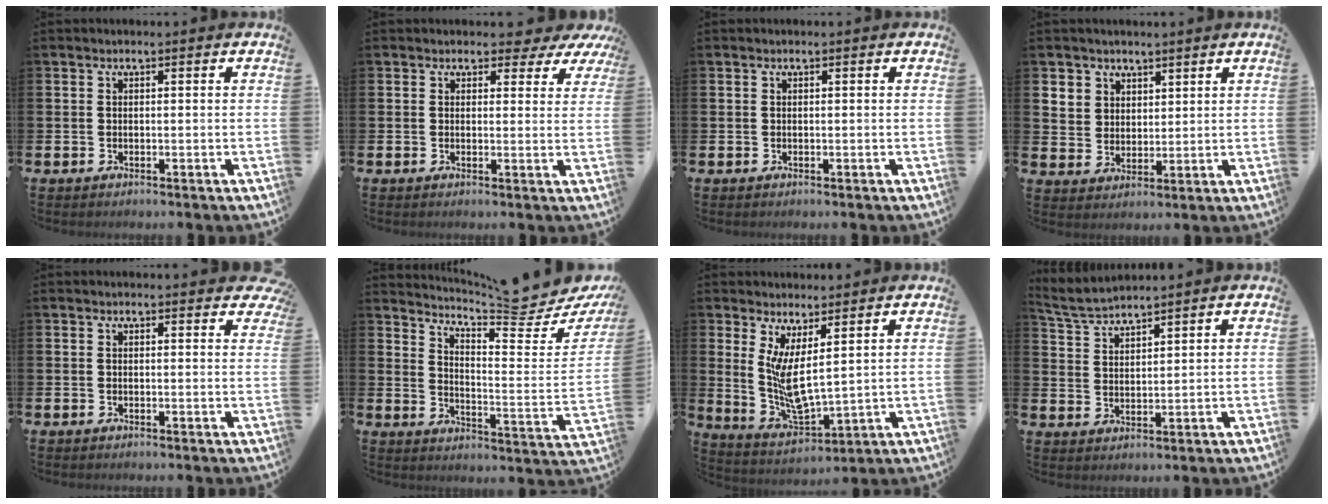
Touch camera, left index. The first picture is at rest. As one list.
[{"total": 2.4, "force": [2.0, 1.3, 0.4], "torque": [-0.001, -0.012, 0.030]}, {"total": 0.0}, {"total": 4.5, "force": [3.3, 3.0, 0.1], "torque": [-0.010, -0.006, 0.060]}, {"total": 1.4, "force": [1.3, 0.5, 0.2], "torque": [0.010, -0.004, 0.021]}, {"total": 7.5, "force": [7.0, 0.8, 2.5], "torque": [-0.054, -0.073, 0.114]}, {"total": 5.7, "force": [2.9, 1.6, 4.6], "torque": [-0.102, -0.034, 0.049]}, {"total": 4.3, "force": [4.2, 0.3, 0.6], "torque": [-0.035, -0.019, 0.078]}]